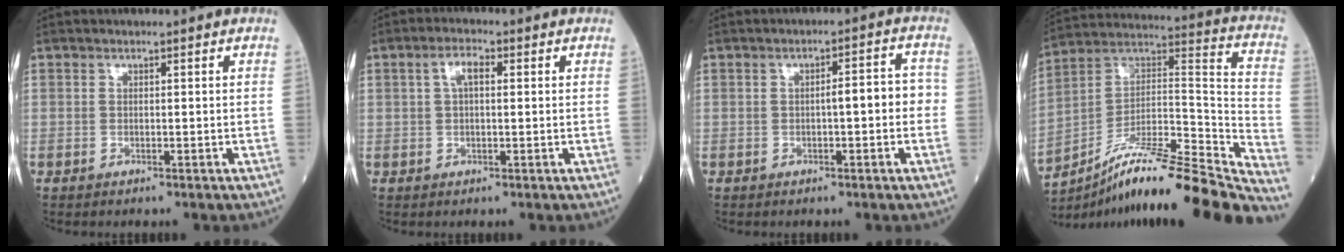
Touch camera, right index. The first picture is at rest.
{"total": 3.3, "force": [0.9, 1.2, 2.9], "torque": [-0.062, 0.014, 0.018]}
{"total": 4.4, "force": [-0.5, 1.0, 4.3], "torque": [-0.061, 0.018, -0.005]}
{"total": 28.3, "force": [-23.7, 0.4, 15.5], "torque": [-0.191, 0.002, -0.373]}